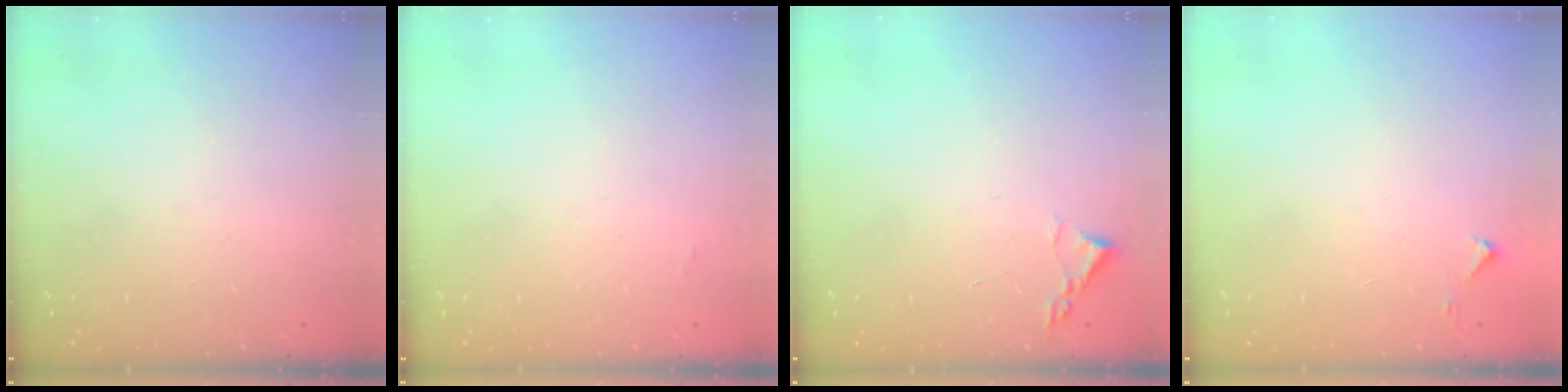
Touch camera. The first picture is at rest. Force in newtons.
{"total": 1.3, "press": 1.3, "slide": 0.2}
{"total": 1.8, "press": 1.8, "slide": 0.3}
{"total": 2.8, "press": 2.8, "slide": 0.4}